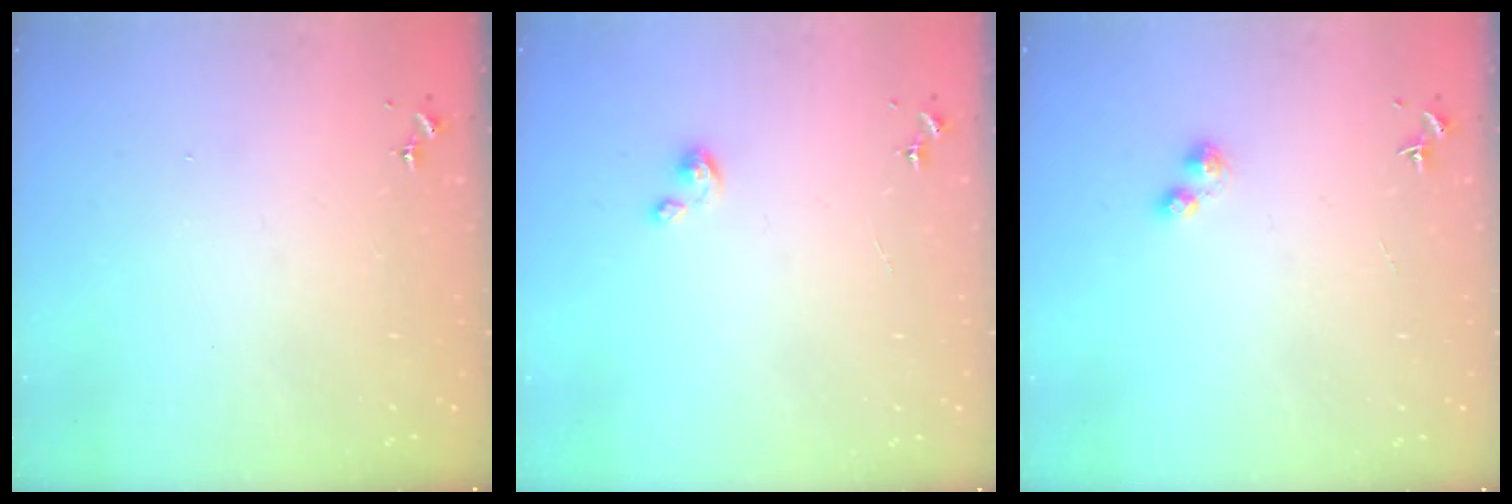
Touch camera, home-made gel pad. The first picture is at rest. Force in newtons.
{"total": 2.1, "press": 2.1, "slide": 0.1}
{"total": 1.6, "press": 1.6, "slide": 0.2}